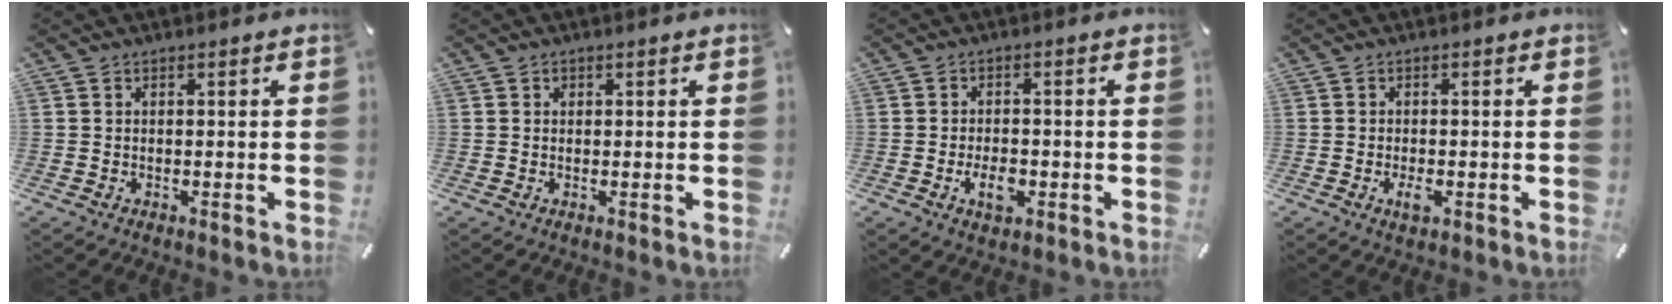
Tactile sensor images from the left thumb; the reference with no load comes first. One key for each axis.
{"total": 0.7, "fx": 0.2, "fy": 0.6, "fz": 0.2, "tx": -0.002, "ty": 0.004, "tz": 0.003}
{"total": 5.0, "fx": -1.7, "fy": 2.9, "fz": 3.7, "tx": -0.073, "ty": -0.001, "tz": -0.034}
{"total": 2.7, "fx": -1.0, "fy": 1.3, "fz": 2.2, "tx": -0.051, "ty": -0.003, "tz": -0.020}